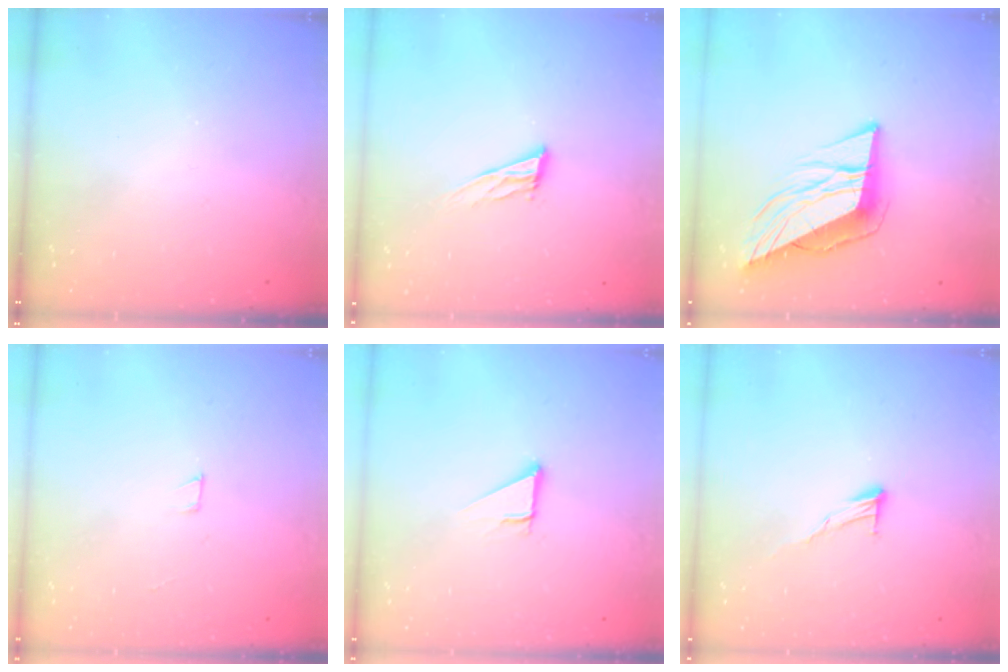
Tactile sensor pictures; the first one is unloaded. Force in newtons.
{"total": 9.3, "press": 9.0, "slide": 2.5}
{"total": 12.0, "press": 11.6, "slide": 3.3}
{"total": 2.0, "press": 2.0, "slide": 0.0}
{"total": 3.0, "press": 3.0, "slide": 0.1}
{"total": 6.9, "press": 6.8, "slide": 0.4}